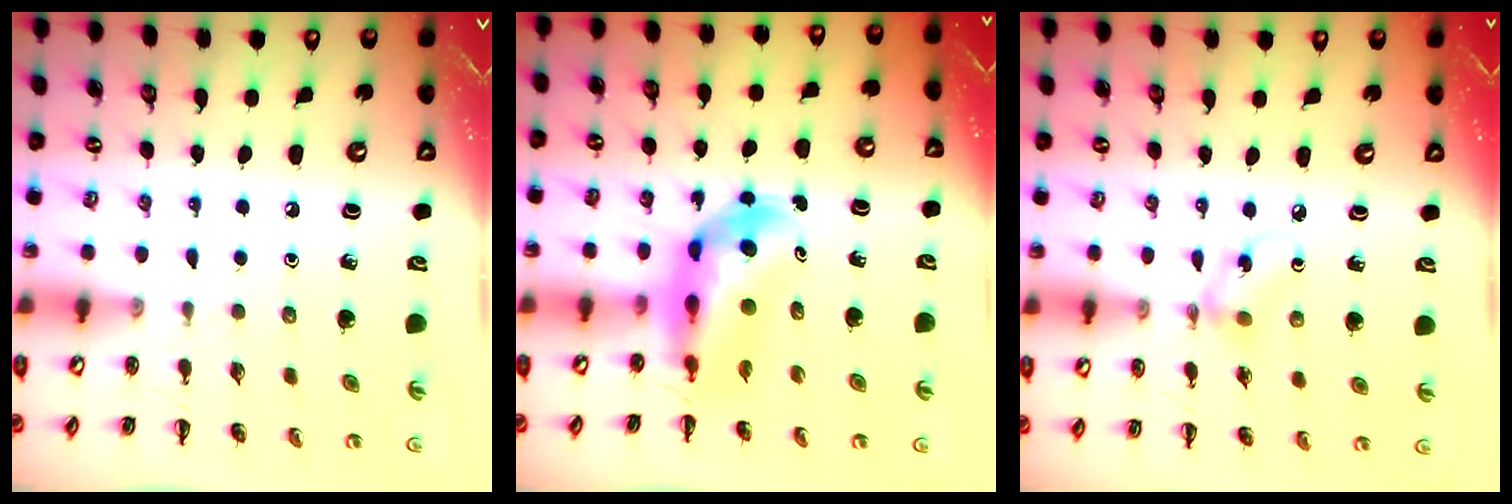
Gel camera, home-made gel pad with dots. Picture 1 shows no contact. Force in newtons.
{"total": 7.2, "press": 6.9, "slide": 2.1}
{"total": 4.4, "press": 4.3, "slide": 0.6}